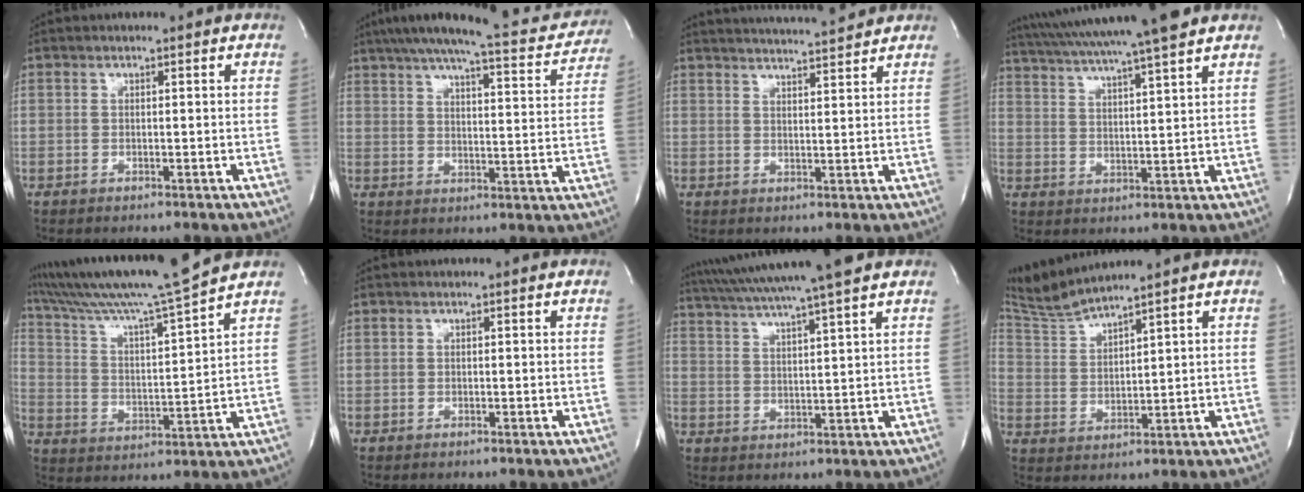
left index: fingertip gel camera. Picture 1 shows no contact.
{"total": 19.6, "force": [17.5, 3.2, 8.2], "torque": [-0.123, -0.012, 0.216]}
{"total": 10.3, "force": [9.8, 0.2, 3.2], "torque": [-0.056, 0.007, 0.133]}
{"total": 16.9, "force": [14.3, -0.7, 8.9], "torque": [-0.161, 0.015, 0.211]}
{"total": 16.3, "force": [14.3, -2.1, 7.5], "torque": [-0.139, -0.015, 0.234]}
{"total": 0.0}
{"total": 14.5, "force": [12.2, -1.2, 7.7], "torque": [-0.137, 0.012, 0.180]}
{"total": 6.4, "force": [6.1, -1.3, 1.6], "torque": [-0.048, -0.003, 0.133]}